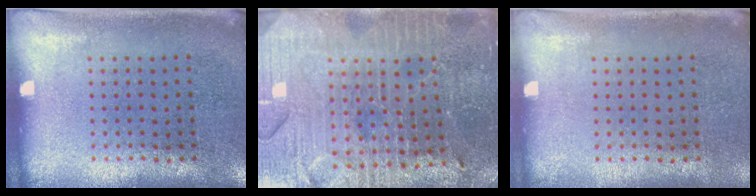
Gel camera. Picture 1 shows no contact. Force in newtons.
{"total": 3.8, "press": 3.7, "slide": 0.8}
{"total": 0.0}